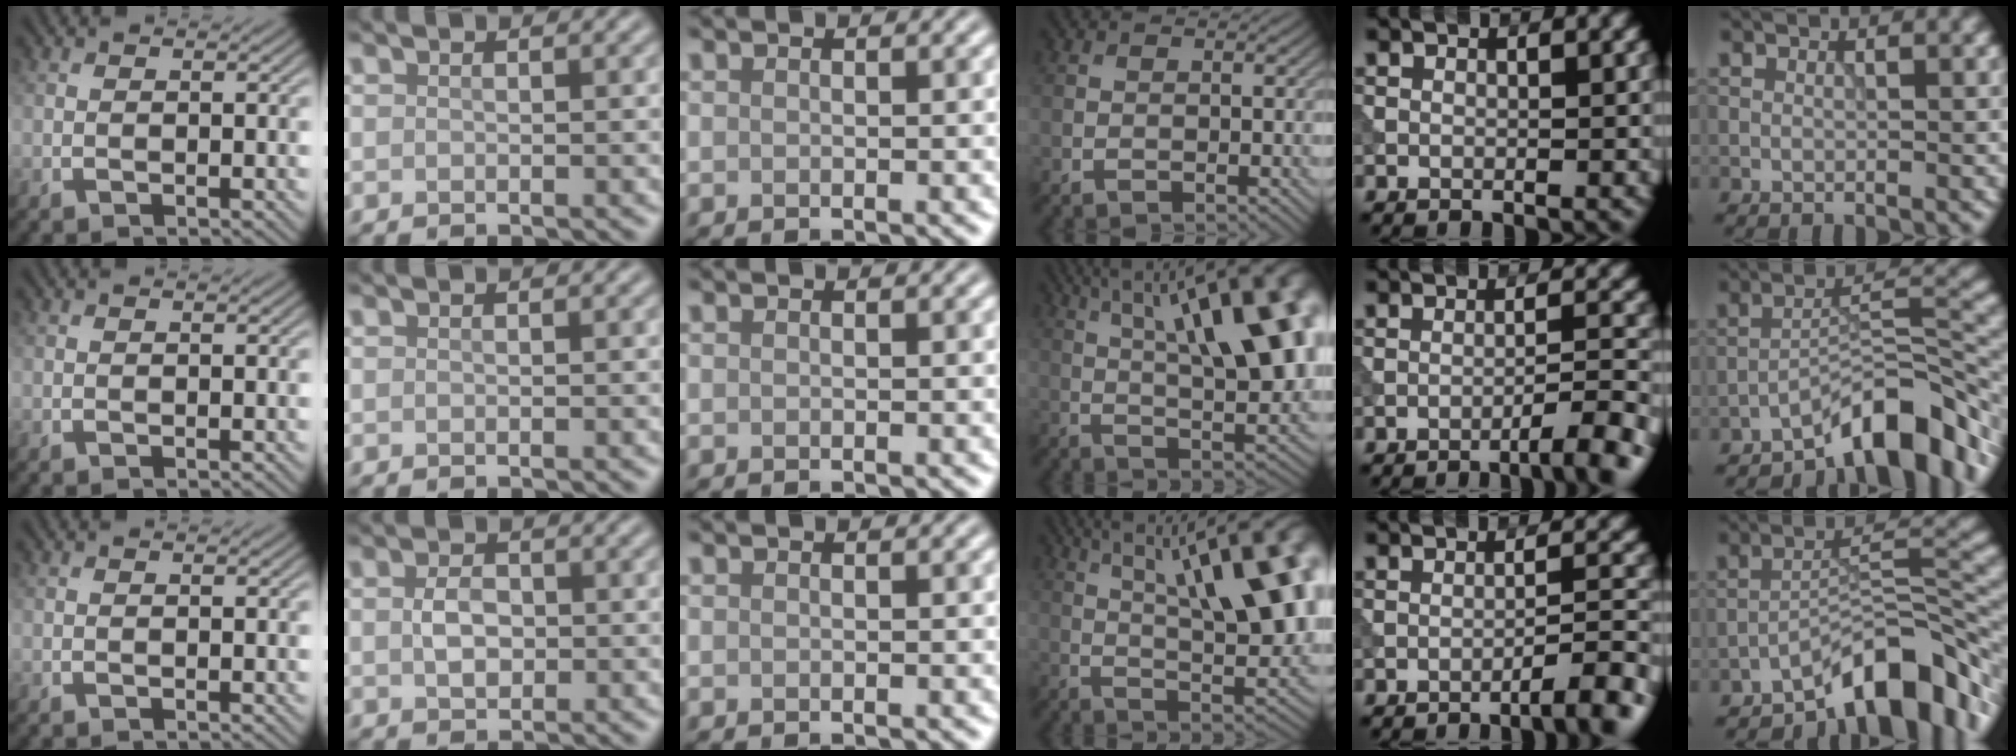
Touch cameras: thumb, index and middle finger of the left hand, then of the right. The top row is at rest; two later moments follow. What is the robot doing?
{"motion": "dispense", "object": "syringe"}